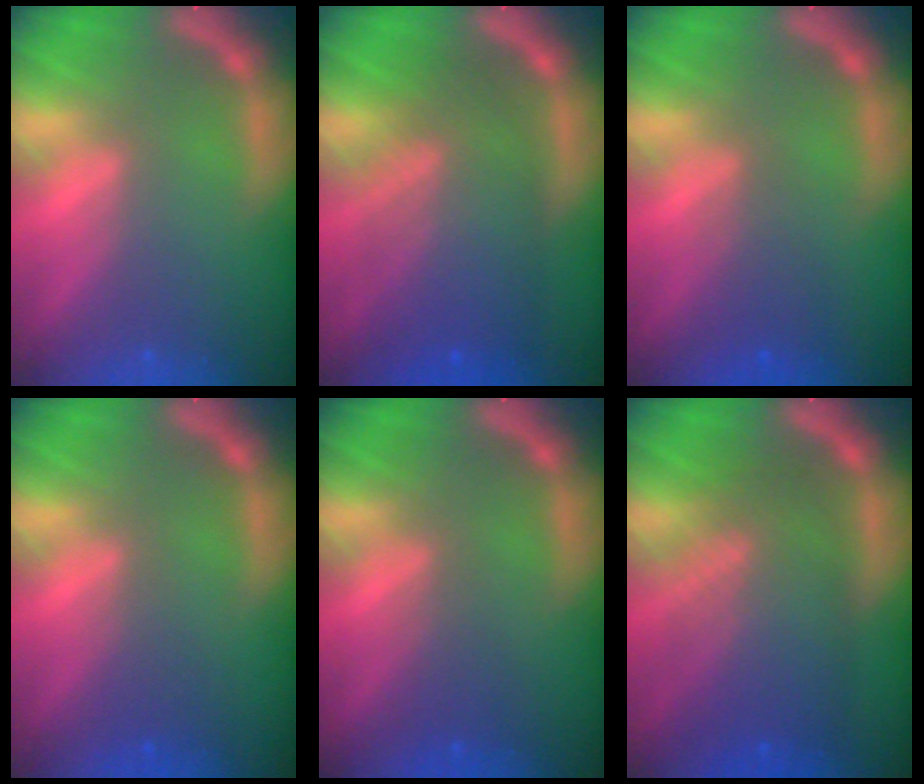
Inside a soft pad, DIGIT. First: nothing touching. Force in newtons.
{"total": 8.6}
{"total": 2.5}
{"total": 1.5}
{"total": 2.0}
{"total": 8.5}